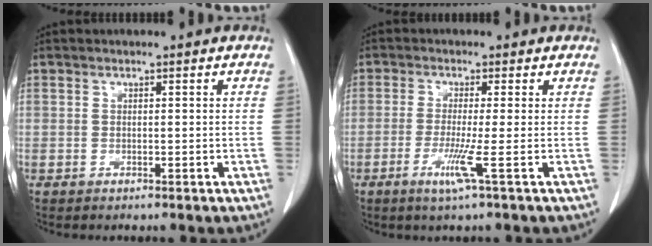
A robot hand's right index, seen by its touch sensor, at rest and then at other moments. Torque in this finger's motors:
{"motor_torque": [0.06, -0.08, 0.04, 0.06]}